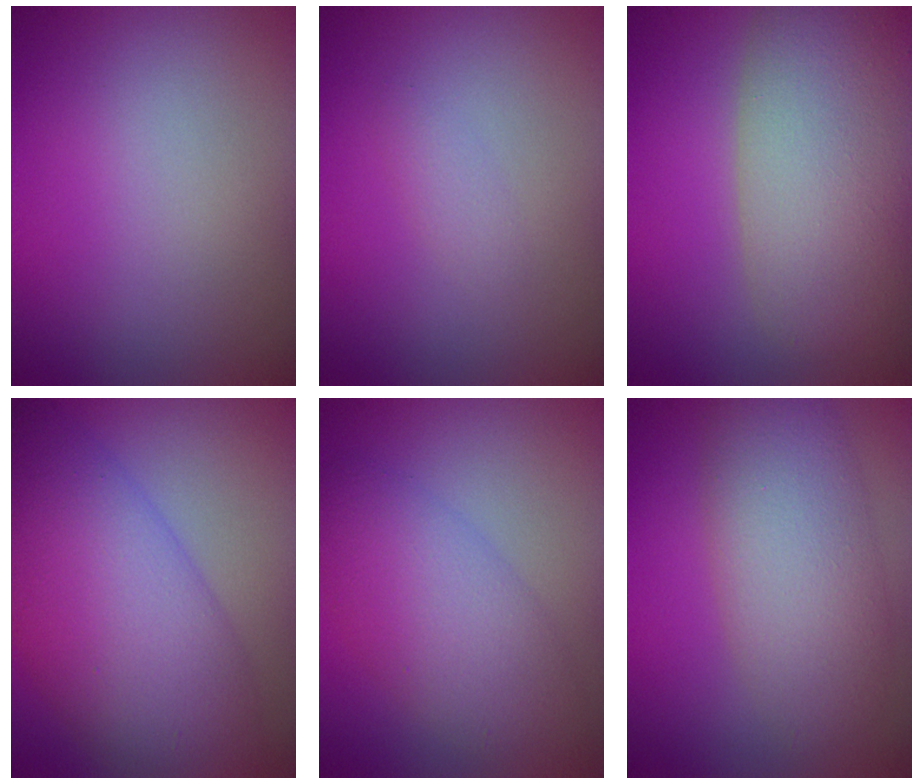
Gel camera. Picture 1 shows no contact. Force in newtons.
{"total": 0.8, "press": 0.8, "slide": 0.1}
{"total": 9.3, "press": 9.3, "slide": 0.5}
{"total": 9.5, "press": 9.5, "slide": 0.3}
{"total": 5.5, "press": 5.5, "slide": 0.1}
{"total": 5.8, "press": 5.8, "slide": 0.1}